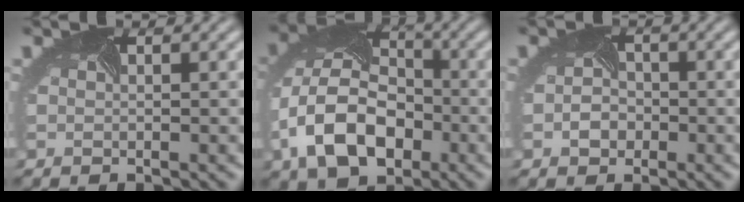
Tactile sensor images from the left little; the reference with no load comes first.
{"total": 10.4, "force": [-3.8, 6.9, 6.8], "torque": [-0.151, -0.014, -0.069]}
{"total": 2.0, "force": [-1.1, 1.5, 0.6], "torque": [-0.017, -0.002, -0.018]}